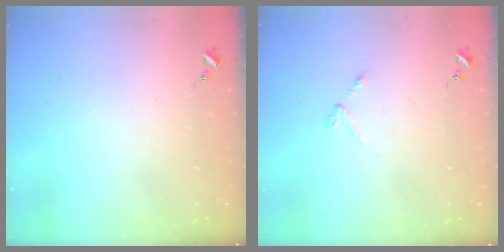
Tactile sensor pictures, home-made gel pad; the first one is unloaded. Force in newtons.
{"total": 3.0, "press": 2.9, "slide": 0.5}